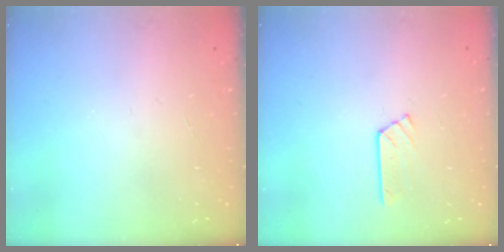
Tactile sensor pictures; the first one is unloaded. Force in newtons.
{"total": 5.6, "press": 5.6, "slide": 0.6}